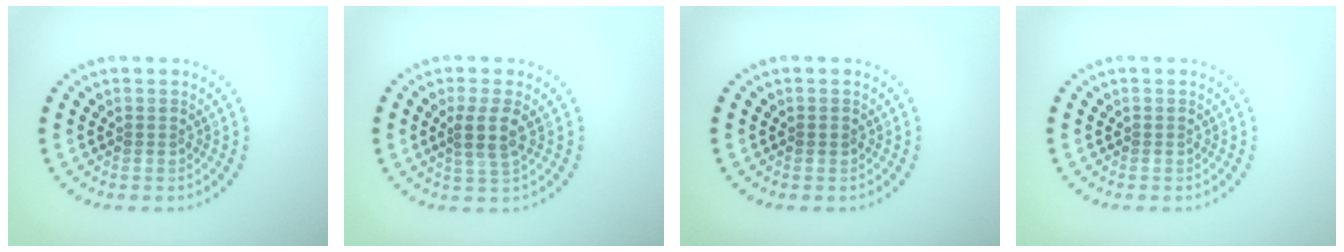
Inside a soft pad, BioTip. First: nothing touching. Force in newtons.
{"total": 2.5, "press": 2.1, "slide": 1.3}
{"total": 0.6, "press": 0.6, "slide": 0.1}
{"total": 0.0}